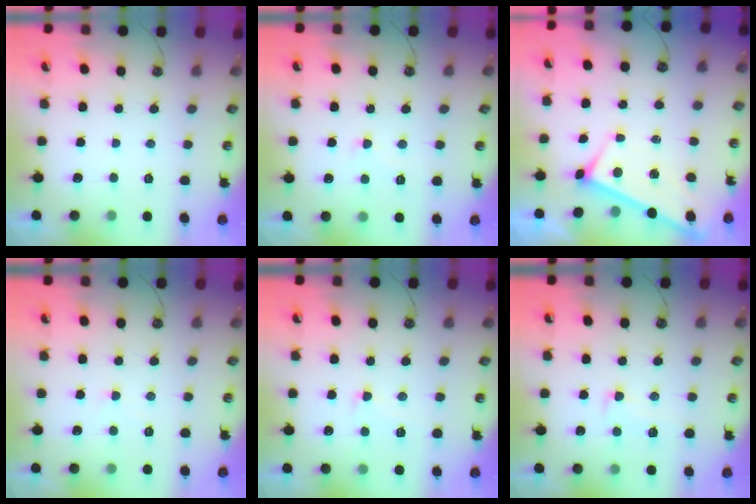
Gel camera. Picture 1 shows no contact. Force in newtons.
{"total": 2.6, "press": 2.6, "slide": 0.5}
{"total": 3.1, "press": 3.1, "slide": 0.2}
{"total": 0.9, "press": 0.9, "slide": 0.1}
{"total": 1.6, "press": 1.4, "slide": 0.8}
{"total": 1.4, "press": 1.1, "slide": 0.8}